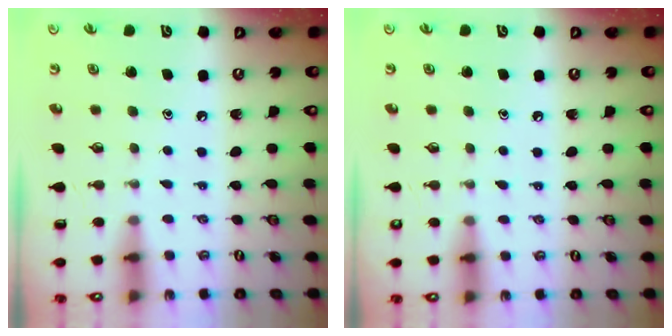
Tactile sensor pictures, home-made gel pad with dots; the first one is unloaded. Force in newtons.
{"total": 3.9, "press": 3.9, "slide": 0.6}